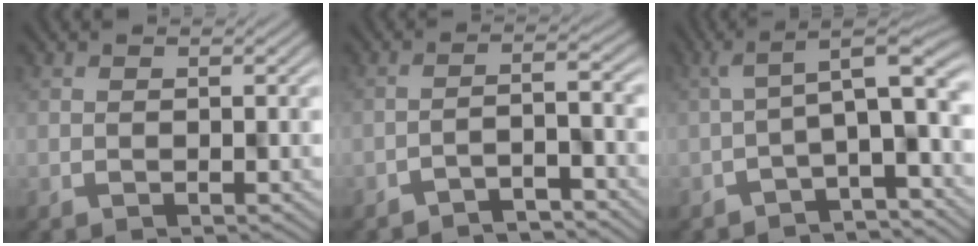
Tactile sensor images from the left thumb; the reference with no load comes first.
{"total": 4.3, "force": [-3.8, 0.5, 1.9], "torque": [-0.019, 0.010, -0.066]}
{"total": 8.3, "force": [-1.8, 1.9, 7.9], "torque": [-0.111, 0.012, -0.022]}